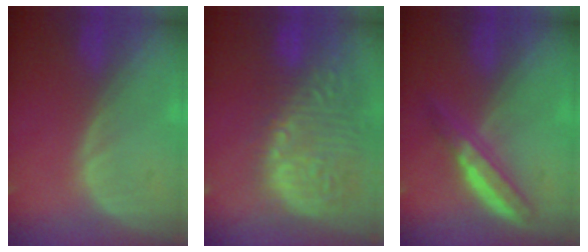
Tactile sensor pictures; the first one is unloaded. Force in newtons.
{"total": 15.3, "press": 12.5, "slide": 8.8}
{"total": 4.8, "press": 4.7, "slide": 0.3}